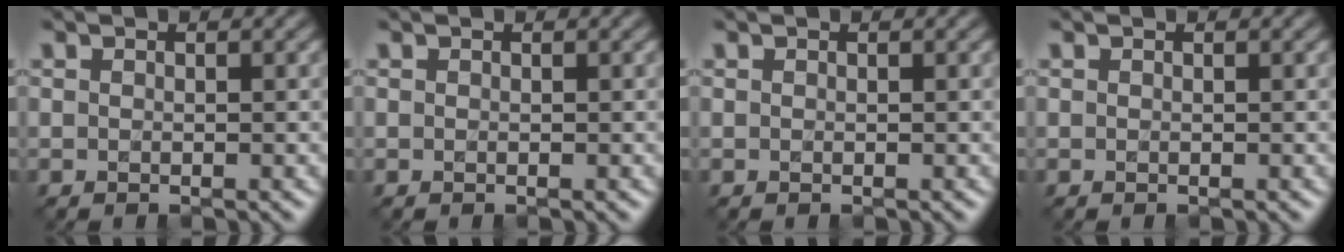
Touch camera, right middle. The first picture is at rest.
{"total": 0.0}
{"total": 0.0}
{"total": 0.0}